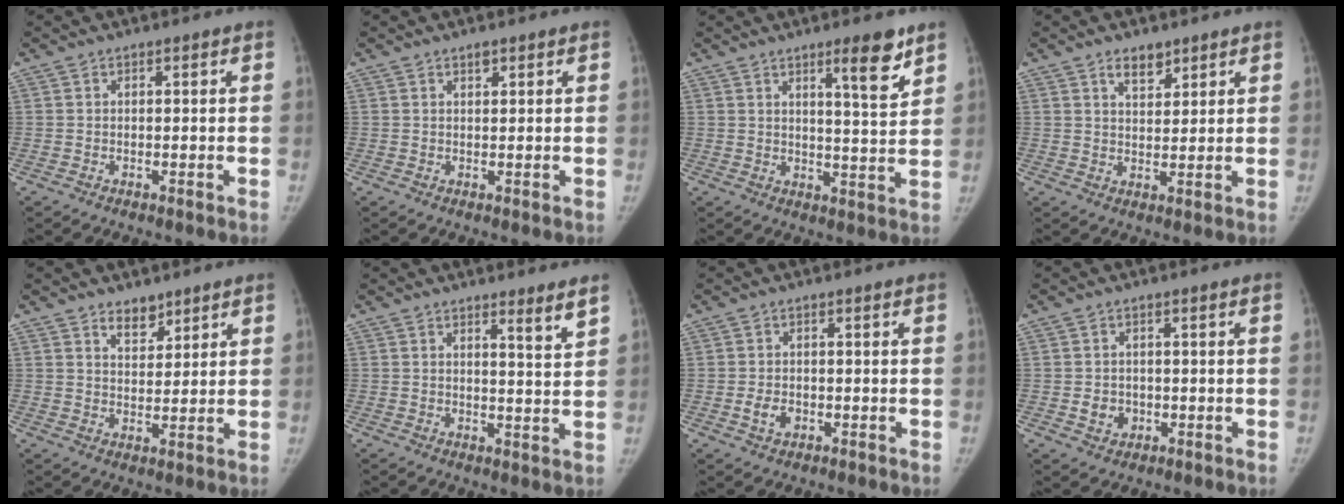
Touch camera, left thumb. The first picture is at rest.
{"total": 1.0, "force": [0.7, 0.5, 0.5], "torque": [-0.004, -0.004, 0.011]}
{"total": 7.8, "force": [5.0, 1.1, 5.9], "torque": [-0.077, -0.038, 0.074]}
{"total": 4.2, "force": [2.9, 2.2, 2.1], "torque": [-0.015, -0.021, 0.050]}
{"total": 4.3, "force": [3.3, 2.3, 1.6], "torque": [-0.004, -0.026, 0.057]}
{"total": 3.6, "force": [2.7, -0.1, 2.4], "torque": [-0.034, -0.029, 0.039]}
{"total": 2.9, "force": [-0.9, 2.1, 1.8], "torque": [-0.026, 0.004, -0.014]}
{"total": 3.3, "force": [-0.7, 2.9, 1.4], "torque": [-0.007, 0.004, -0.005]}